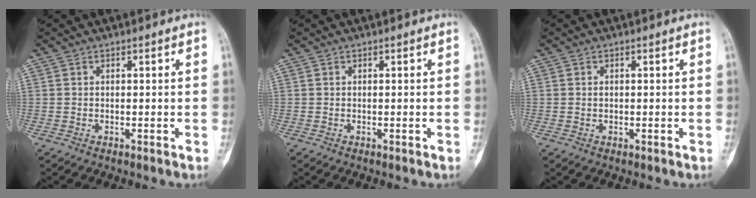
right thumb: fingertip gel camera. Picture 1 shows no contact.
{"total": 0.0}
{"total": 0.6, "force": [0.0, 0.5, 0.4], "torque": [-0.009, 0.000, 0.001]}